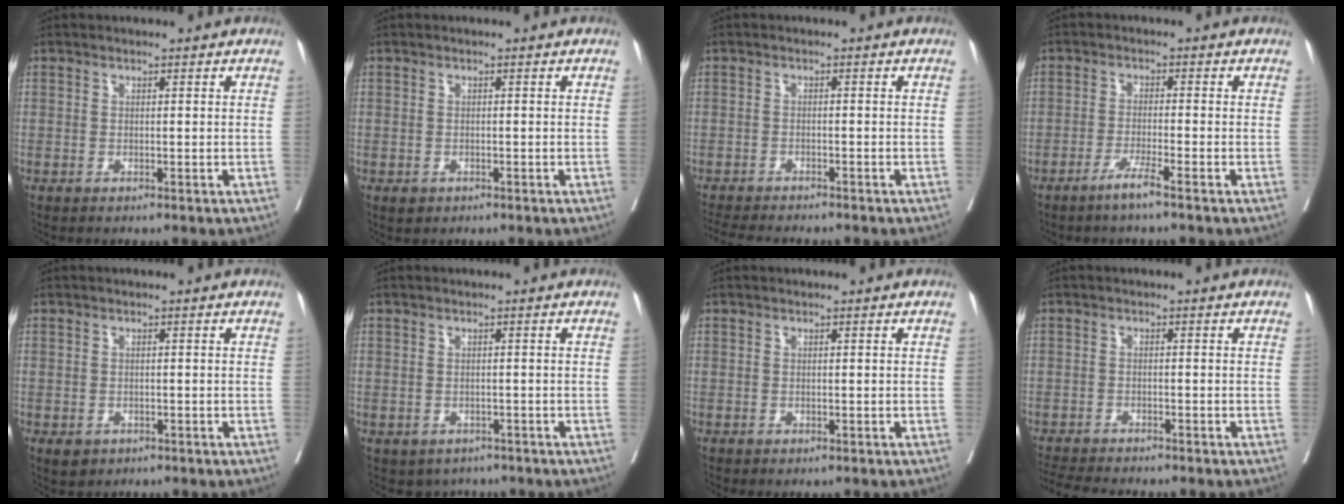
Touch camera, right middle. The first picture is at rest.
{"total": 0.0}
{"total": 8.0, "force": [-7.3, 0.0, 3.3], "torque": [-0.044, -0.011, -0.111]}
{"total": 3.1, "force": [-1.9, -1.5, 2.0], "torque": [-0.038, -0.007, -0.042]}
{"total": 1.2, "force": [-0.7, 0.8, 0.6], "torque": [-0.005, 0.000, -0.003]}
{"total": 2.6, "force": [-2.1, 1.5, 0.4], "torque": [0.006, 0.006, -0.026]}
{"total": 0.7, "force": [0.2, -0.7, 0.0], "torque": [-0.002, -0.001, 0.003]}
{"total": 6.6, "force": [-6.1, -0.4, 2.5], "torque": [-0.037, -0.011, -0.098]}